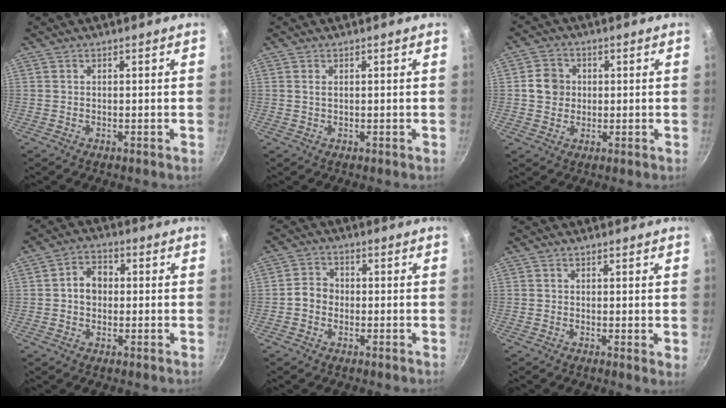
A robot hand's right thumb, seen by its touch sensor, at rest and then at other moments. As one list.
[{"total": 1.0, "force": [0.3, 0.6, 0.8], "torque": [-0.015, 0.001, 0.006]}, {"total": 5.5, "force": [0.5, 5.0, 2.2], "torque": [-0.013, 0.007, 0.000]}, {"total": 5.7, "force": [0.2, 4.6, 3.4], "torque": [-0.027, 0.015, -0.005]}, {"total": 3.9, "force": [-0.8, 3.4, 1.8], "torque": [-0.013, 0.017, -0.024]}, {"total": 1.4, "force": [0.3, 0.5, 1.3], "torque": [-0.018, -0.005, 0.001]}]